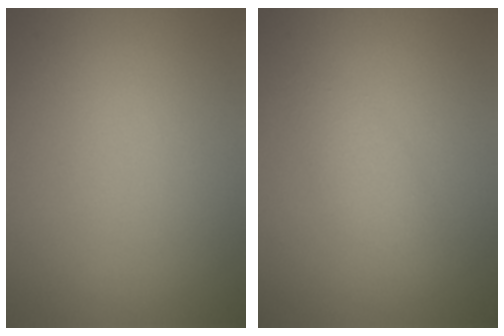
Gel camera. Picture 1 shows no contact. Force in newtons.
{"total": 1.7, "press": 1.7, "slide": 0.1}